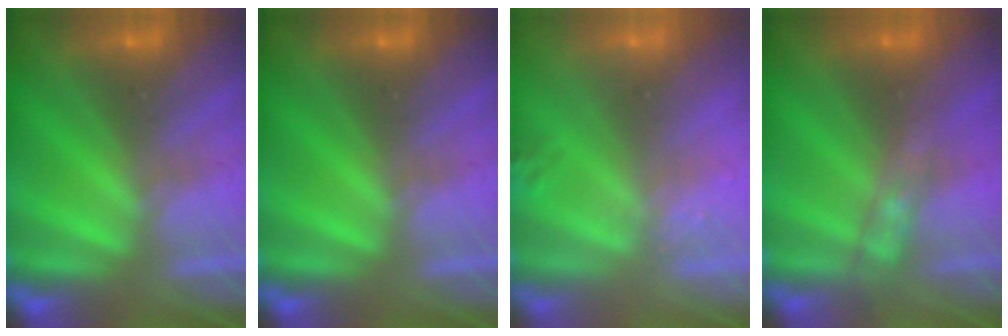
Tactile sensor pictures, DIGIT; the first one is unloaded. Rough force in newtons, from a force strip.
{"total": 0.0}
{"total": 2.6}
{"total": 2.8}